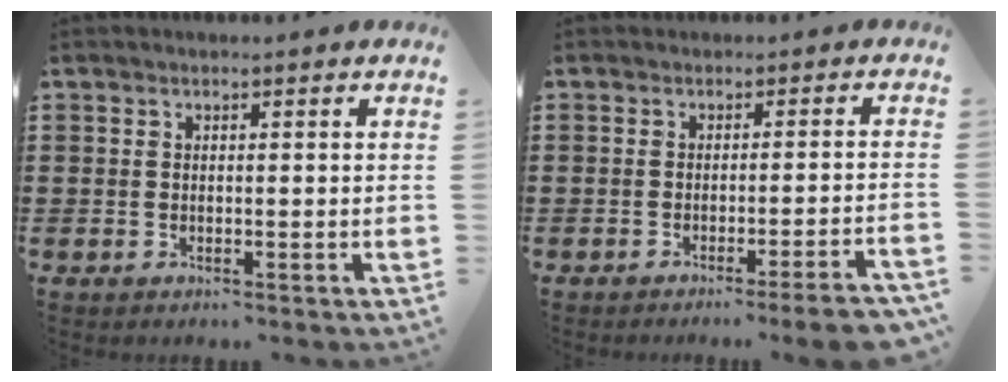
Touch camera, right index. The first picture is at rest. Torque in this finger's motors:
{"motor_torque": [0.59, -0.18, 0.02, -0.02]}